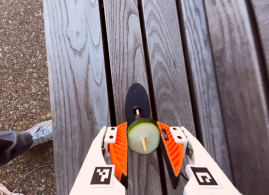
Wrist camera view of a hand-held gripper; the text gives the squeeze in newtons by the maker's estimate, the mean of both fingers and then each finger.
{"total": 12.3, "left": 12.8, "right": 11.7}